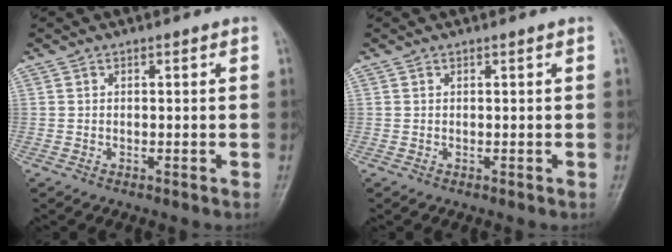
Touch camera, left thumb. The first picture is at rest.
{"total": 0.0}